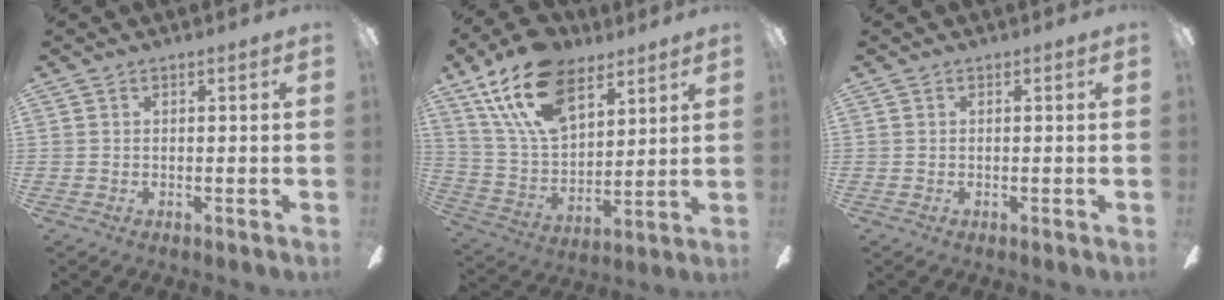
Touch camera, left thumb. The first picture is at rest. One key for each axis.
{"total": 20.2, "fx": 12.5, "fy": 11.0, "fz": 11.4, "tx": -0.238, "ty": -0.047, "tz": 0.229}
{"total": 0.0}